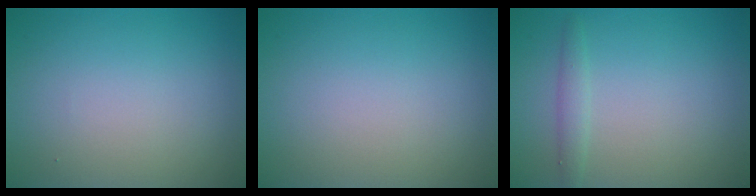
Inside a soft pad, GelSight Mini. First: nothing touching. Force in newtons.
{"total": 0.0}
{"total": 1.2, "press": 1.2, "slide": 0.0}